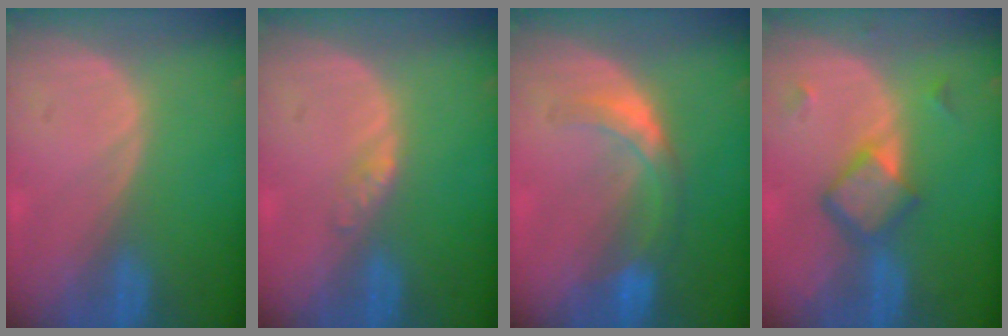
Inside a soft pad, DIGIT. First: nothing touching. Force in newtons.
{"total": 1.4, "press": 1.4, "slide": 0.1}
{"total": 5.9, "press": 5.2, "slide": 2.8}
{"total": 5.8, "press": 5.1, "slide": 2.7}